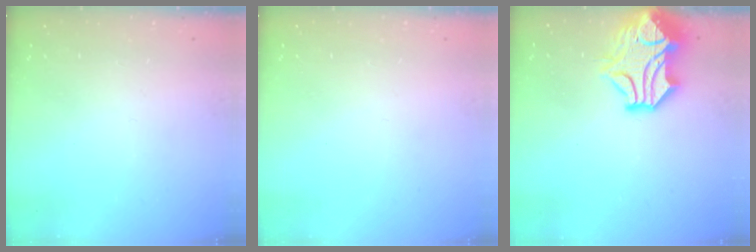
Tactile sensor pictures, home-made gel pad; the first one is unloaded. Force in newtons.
{"total": 0.0}
{"total": 6.3, "press": 6.0, "slide": 1.9}